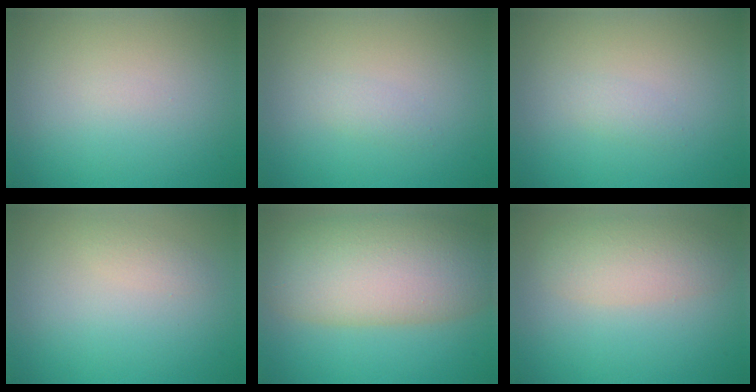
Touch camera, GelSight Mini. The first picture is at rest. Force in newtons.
{"total": 0.9, "press": 0.9, "slide": 0.1}
{"total": 0.9, "press": 0.9, "slide": 0.1}
{"total": 1.0, "press": 1.0, "slide": 0.0}
{"total": 10.1, "press": 10.1, "slide": 0.6}
{"total": 3.9, "press": 3.9, "slide": 0.1}